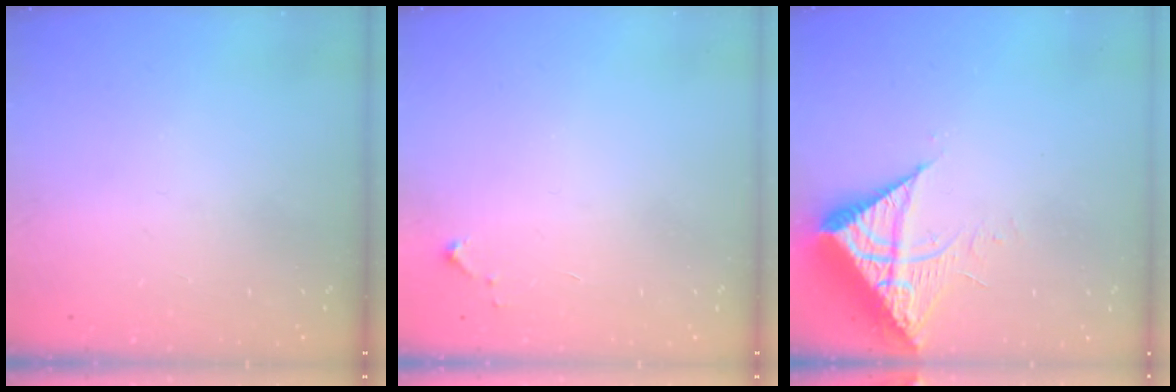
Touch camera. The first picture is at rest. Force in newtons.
{"total": 3.5, "press": 3.5, "slide": 0.3}
{"total": 9.4, "press": 9.4, "slide": 1.0}